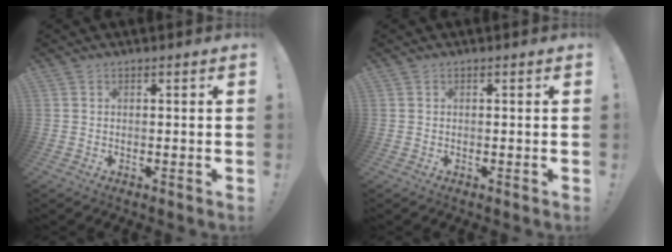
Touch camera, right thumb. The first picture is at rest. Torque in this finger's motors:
{"motor_torque": [-0.10, -0.13, 0.05, -0.02, 0.07]}